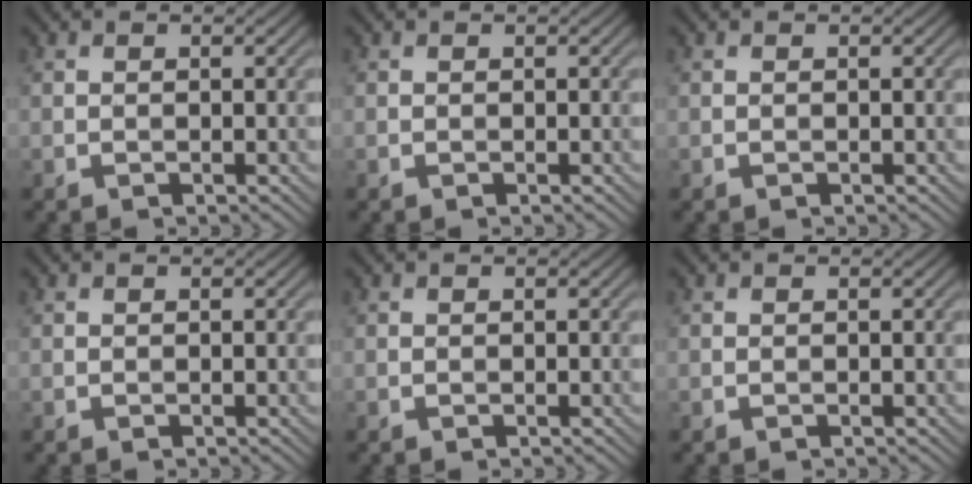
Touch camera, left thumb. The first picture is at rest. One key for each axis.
{"total": 0.0}
{"total": 0.0}
{"total": 0.0}
{"total": 0.0}
{"total": 0.0}